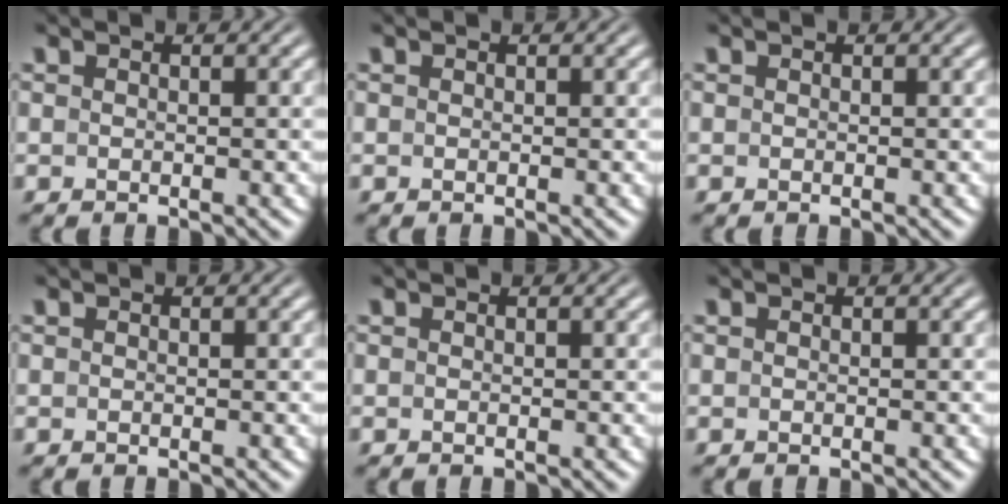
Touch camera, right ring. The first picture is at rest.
{"total": 0.0}
{"total": 0.0}
{"total": 0.0}
{"total": 0.0}
{"total": 0.0}